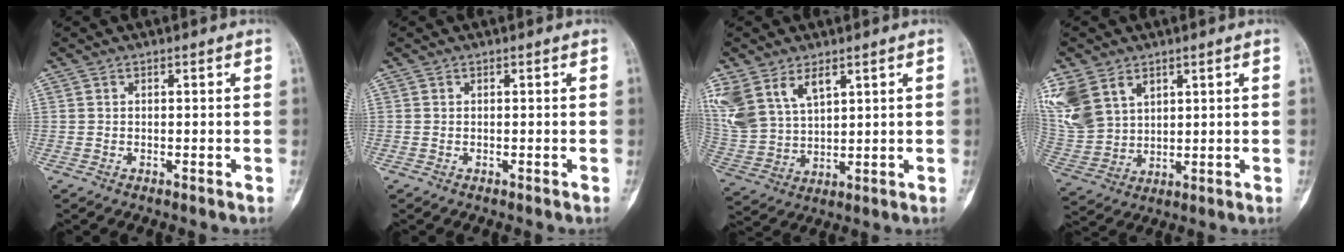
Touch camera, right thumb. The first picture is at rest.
{"total": 0.0}
{"total": 13.9, "force": [7.4, 8.4, 8.3], "torque": [-0.178, -0.015, 0.165]}
{"total": 14.4, "force": [6.8, 10.2, 7.5], "torque": [-0.171, -0.005, 0.156]}